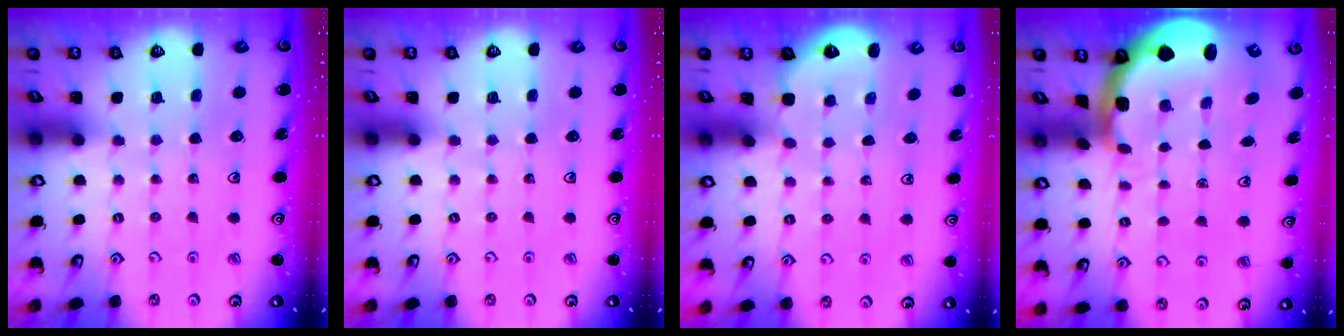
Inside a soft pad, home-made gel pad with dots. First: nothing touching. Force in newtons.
{"total": 0.0}
{"total": 3.0, "press": 2.6, "slide": 1.5}
{"total": 4.4, "press": 3.9, "slide": 2.1}